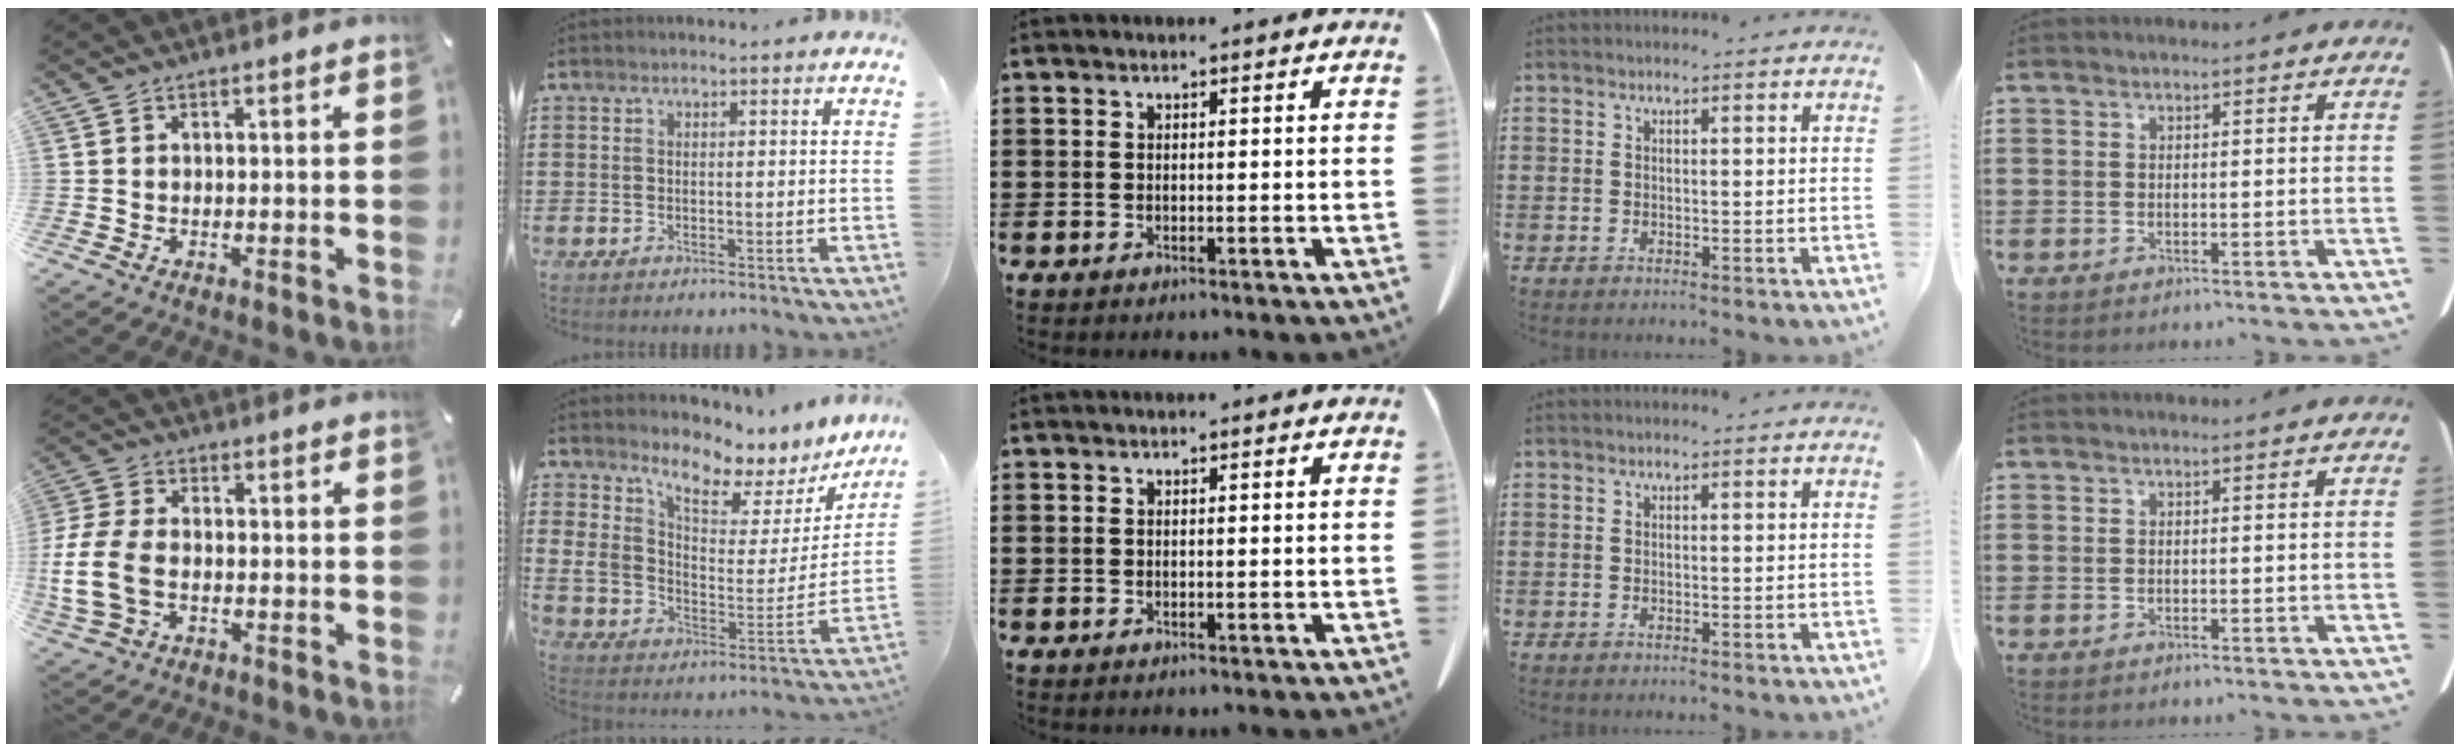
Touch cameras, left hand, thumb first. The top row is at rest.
{"thumb": {"total": 10.6, "force": [-2.0, 7.2, 7.5], "torque": [-0.167, 0.008, -0.033]}, "index": {"total": 6.2, "force": [5.3, 2.7, 1.8], "torque": [-0.061, -0.046, 0.089]}}